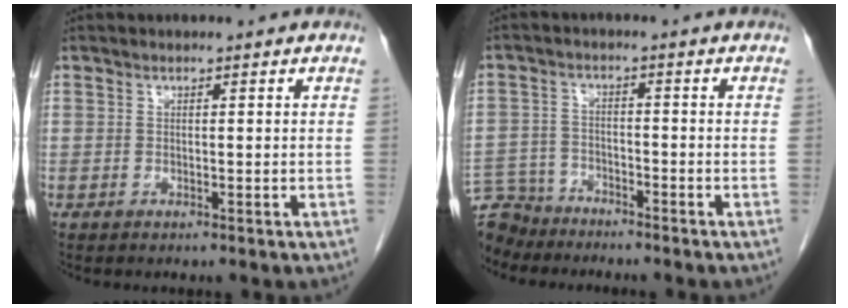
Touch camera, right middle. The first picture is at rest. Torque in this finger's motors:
{"motor_torque": [0.74, -0.86, 0.77, -0.03]}